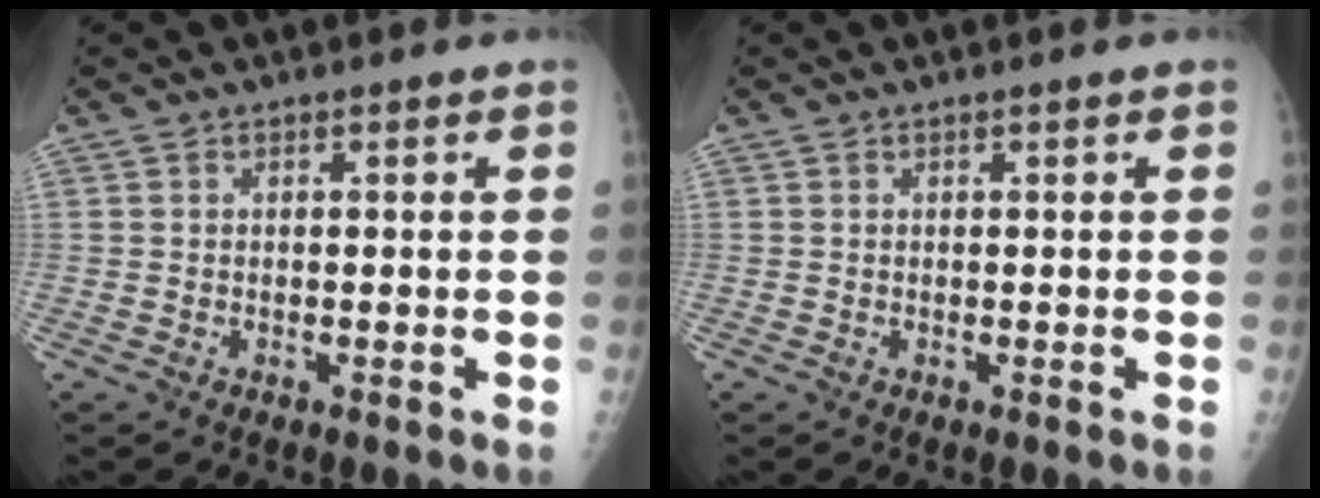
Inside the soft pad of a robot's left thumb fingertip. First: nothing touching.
{"total": 0.0}